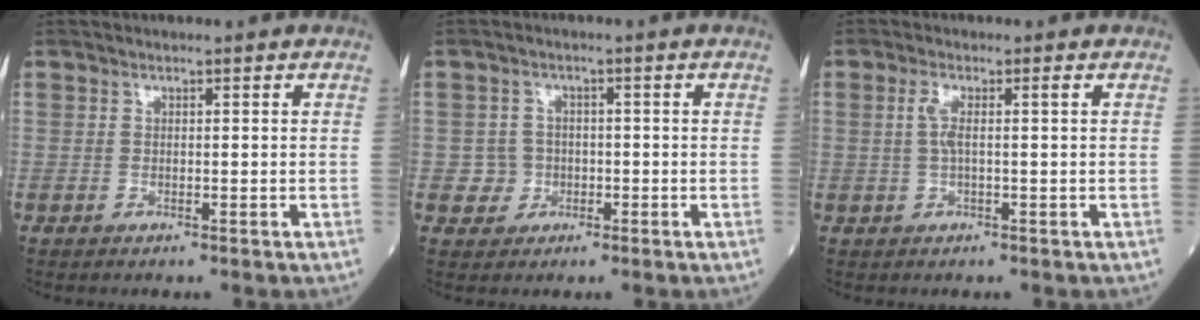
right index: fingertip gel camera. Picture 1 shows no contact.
{"total": 2.9, "force": [-0.3, 2.9, 0.0], "torque": [0.012, 0.011, -0.006]}
{"total": 2.5, "force": [0.3, 0.2, 2.5], "torque": [-0.058, 0.009, 0.006]}